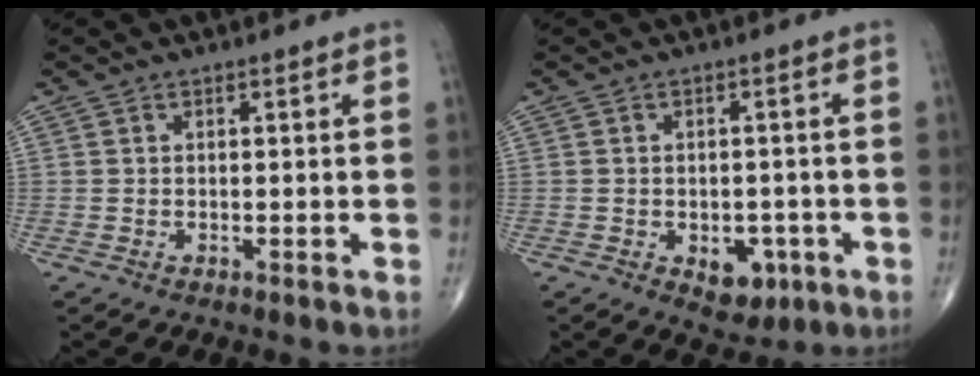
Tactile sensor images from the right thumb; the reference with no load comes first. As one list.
[{"total": 5.9, "force": [-2.2, 3.8, 3.9], "torque": [-0.026, 0.009, -0.020]}]